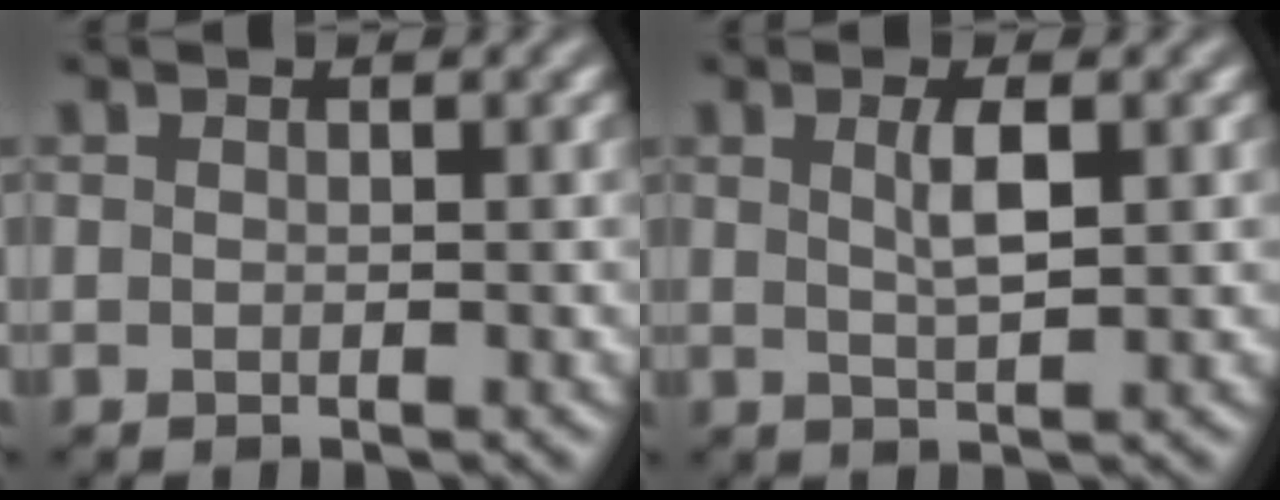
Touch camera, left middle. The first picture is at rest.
{"total": 2.5, "force": [0.8, 0.6, 2.3], "torque": [-0.042, 0.002, 0.014]}